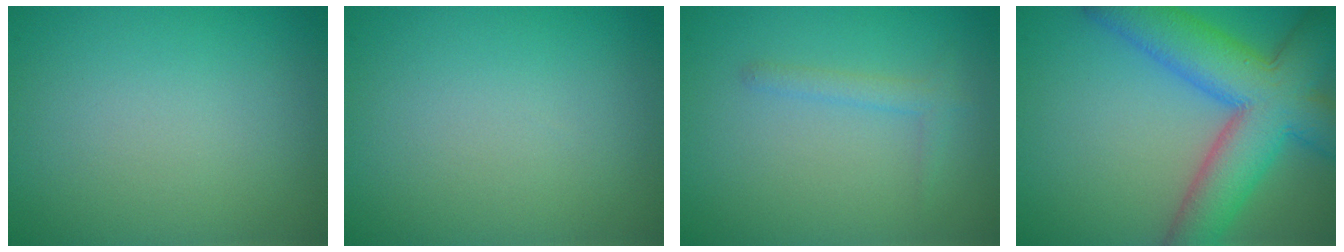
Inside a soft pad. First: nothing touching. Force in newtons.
{"total": 0.0}
{"total": 1.3, "press": 1.3, "slide": 0.0}
{"total": 10.2, "press": 10.2, "slide": 0.6}